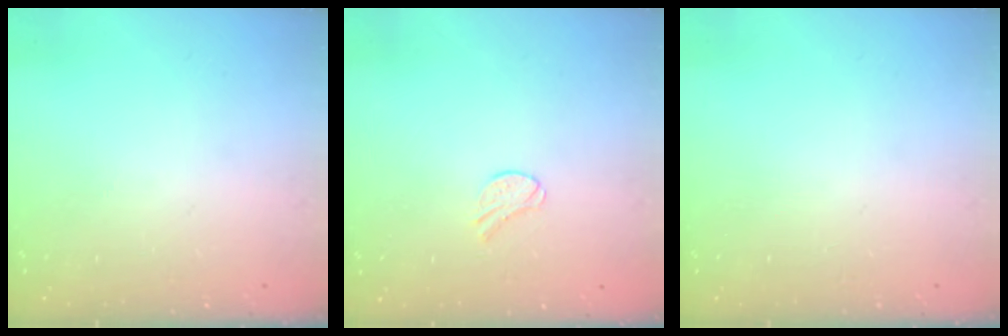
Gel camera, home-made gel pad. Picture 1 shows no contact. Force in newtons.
{"total": 5.1, "press": 5.1, "slide": 0.5}
{"total": 0.0}